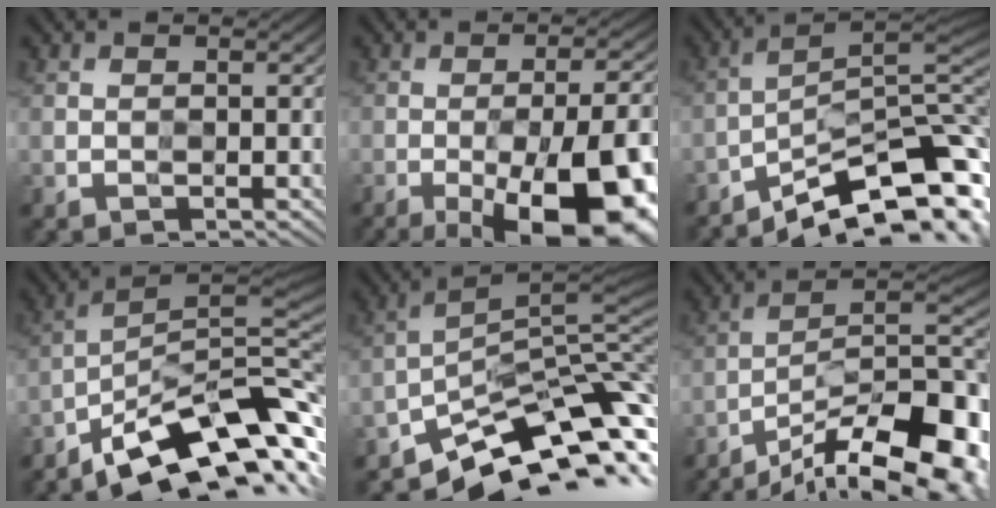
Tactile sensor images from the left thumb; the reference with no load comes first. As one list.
[{"total": 18.1, "force": [-8.0, 6.2, 15.0], "torque": [-0.202, 0.001, -0.114]}, {"total": 11.7, "force": [-8.3, 2.7, 7.7], "torque": [-0.126, -0.002, -0.144]}, {"total": 13.1, "force": [-8.3, 3.7, 9.4], "torque": [-0.164, 0.002, -0.151]}, {"total": 12.6, "force": [-8.0, 4.5, 8.6], "torque": [-0.143, 0.006, -0.148]}, {"total": 18.9, "force": [-12.8, 5.6, 12.8], "torque": [-0.166, -0.002, -0.200]}]